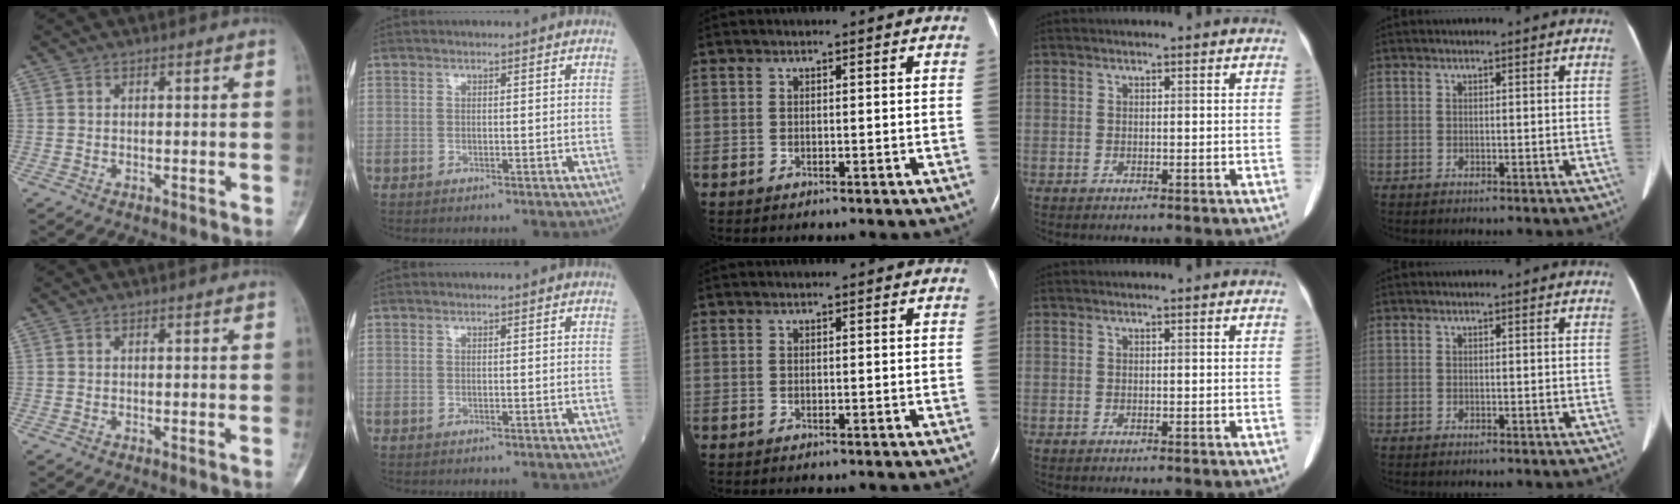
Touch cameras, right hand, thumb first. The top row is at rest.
{}